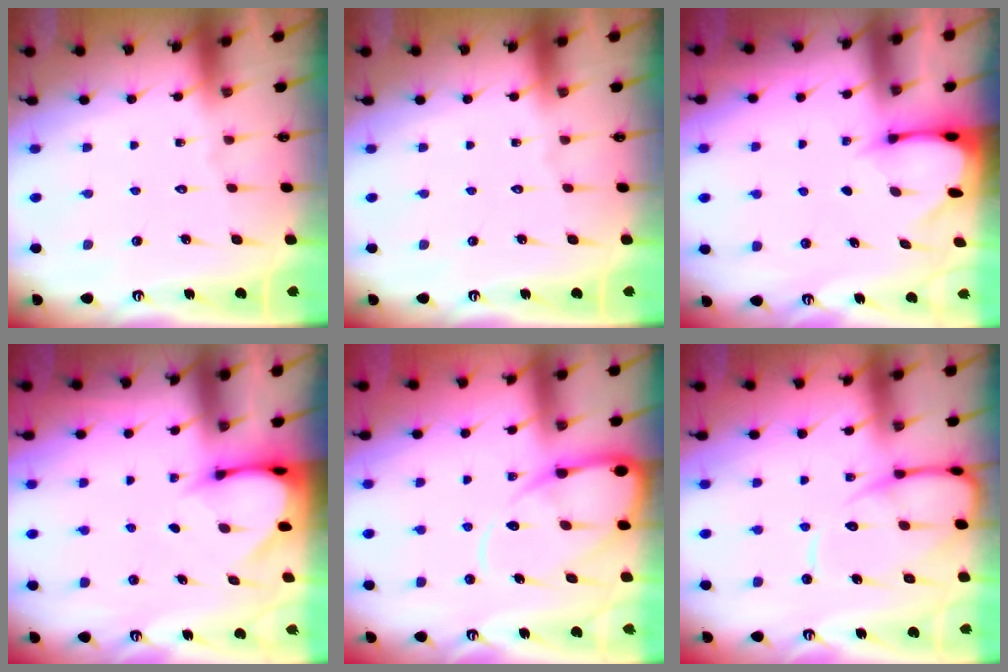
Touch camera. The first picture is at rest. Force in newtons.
{"total": 0.0}
{"total": 2.4, "press": 2.4, "slide": 0.3}
{"total": 3.3, "press": 3.3, "slide": 0.2}
{"total": 11.0, "press": 10.9, "slide": 1.3}
{"total": 9.6, "press": 9.6, "slide": 1.0}